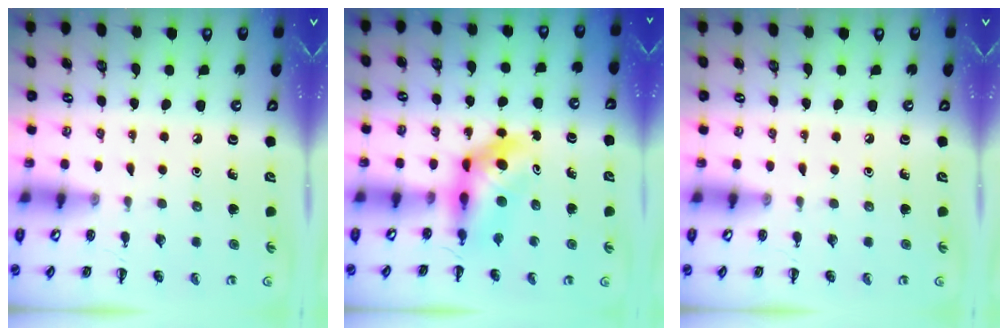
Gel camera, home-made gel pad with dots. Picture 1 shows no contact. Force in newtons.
{"total": 5.0, "press": 4.9, "slide": 0.9}
{"total": 0.0}